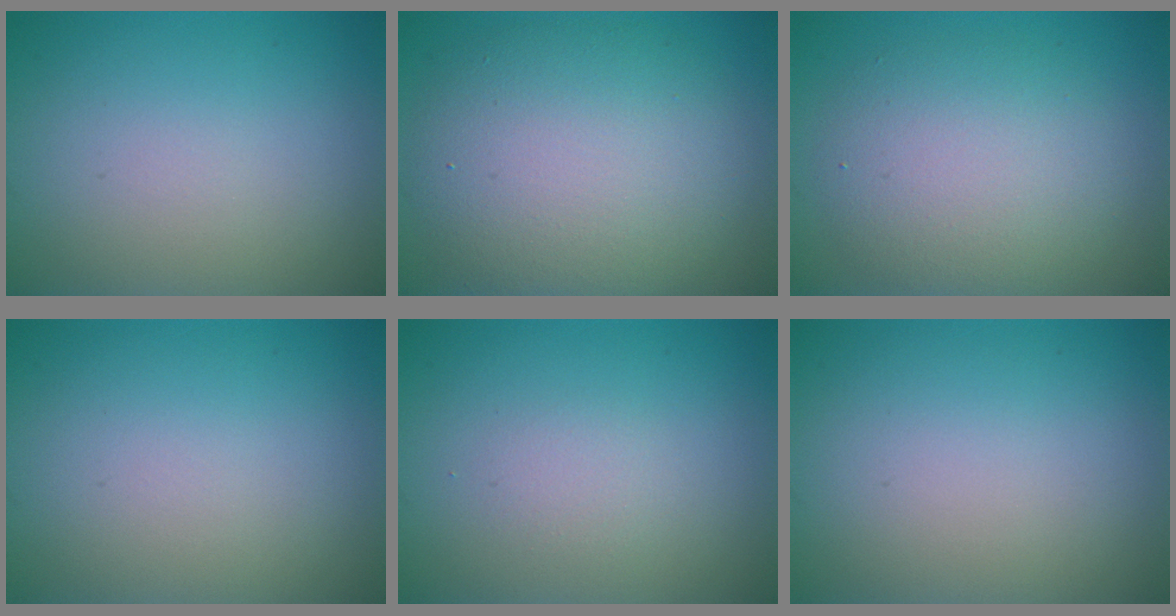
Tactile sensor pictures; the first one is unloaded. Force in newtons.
{"total": 9.3, "press": 9.3, "slide": 0.3}
{"total": 5.6, "press": 5.5, "slide": 0.5}
{"total": 0.0}
{"total": 1.1, "press": 1.1, "slide": 0.1}
{"total": 0.0}